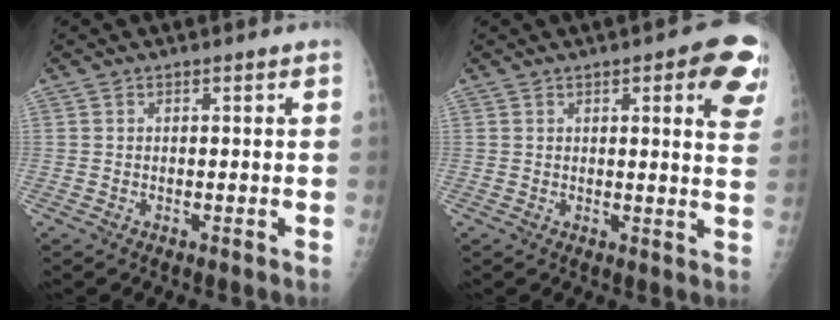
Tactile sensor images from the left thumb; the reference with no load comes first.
{"total": 10.6, "force": [4.7, 2.8, 9.1], "torque": [-0.078, -0.015, 0.045]}